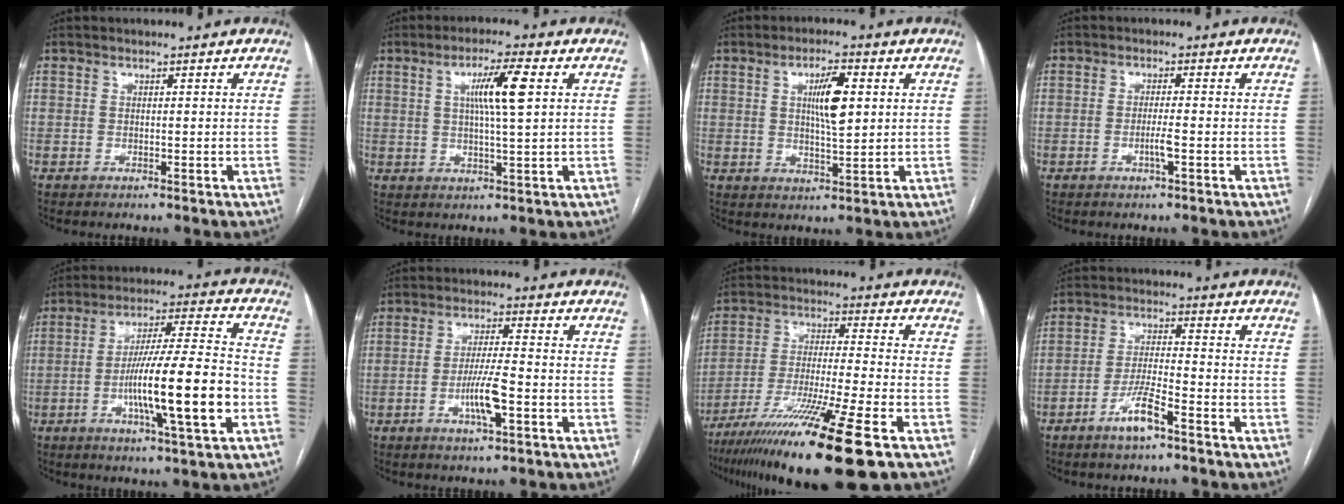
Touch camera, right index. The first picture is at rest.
{"total": 7.1, "force": [1.9, 0.0, 6.8], "torque": [-0.123, 0.004, 0.033]}
{"total": 6.5, "force": [1.7, 1.3, 6.1], "torque": [-0.108, 0.004, 0.034]}
{"total": 2.2, "force": [-0.8, -0.2, 2.0], "torque": [-0.042, -0.002, -0.014]}
{"total": 15.8, "force": [-4.1, 0.4, 15.2], "torque": [-0.265, -0.003, -0.069]}
{"total": 6.1, "force": [-2.1, 0.4, 5.7], "torque": [-0.111, -0.005, -0.038]}
{"total": 18.7, "force": [-11.7, -0.4, 14.7], "torque": [-0.245, -0.050, -0.203]}
{"total": 5.9, "force": [-3.7, 0.5, 4.5], "torque": [-0.092, -0.004, -0.071]}